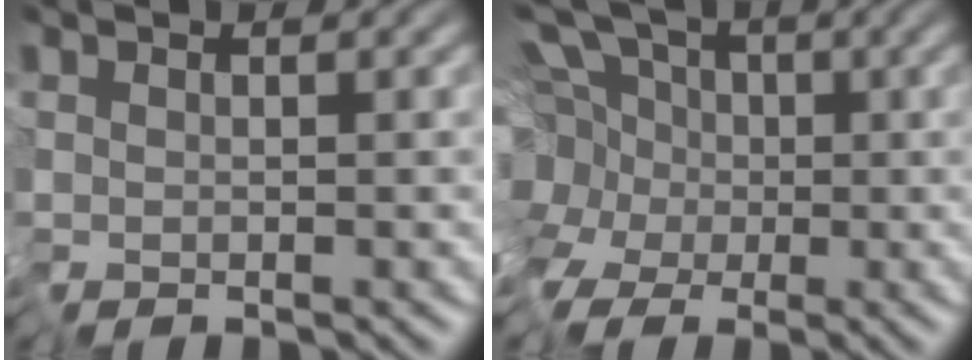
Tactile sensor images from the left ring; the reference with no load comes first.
{"total": 9.5, "force": [0.0, 6.8, 6.5], "torque": [-0.124, 0.009, -0.025]}